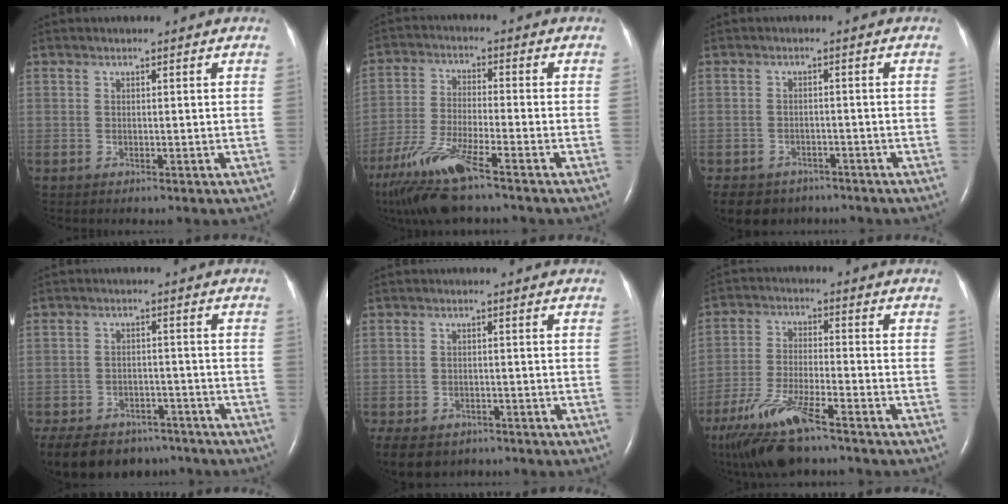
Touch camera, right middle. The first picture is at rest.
{"total": 11.5, "force": [-8.1, 0.9, 8.2], "torque": [-0.170, -0.033, -0.149]}
{"total": 8.1, "force": [-6.1, 4.9, 1.8], "torque": [-0.035, -0.003, -0.084]}
{"total": 17.9, "force": [-13.5, 9.6, 6.6], "torque": [-0.183, -0.013, -0.182]}
{"total": 18.5, "force": [-11.1, 12.8, 7.4], "torque": [-0.254, -0.022, -0.146]}
{"total": 11.8, "force": [-8.4, 1.7, 8.2], "torque": [-0.167, -0.030, -0.150]}